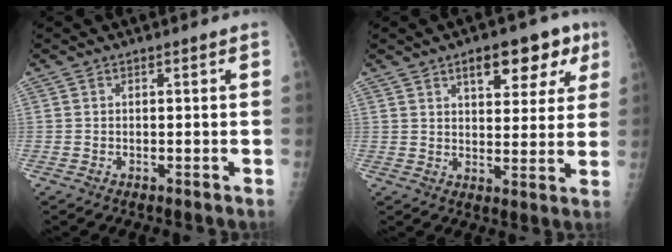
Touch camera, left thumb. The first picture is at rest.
{"total": 11.4, "force": [6.0, 5.6, 7.9], "torque": [-0.063, -0.013, 0.079]}